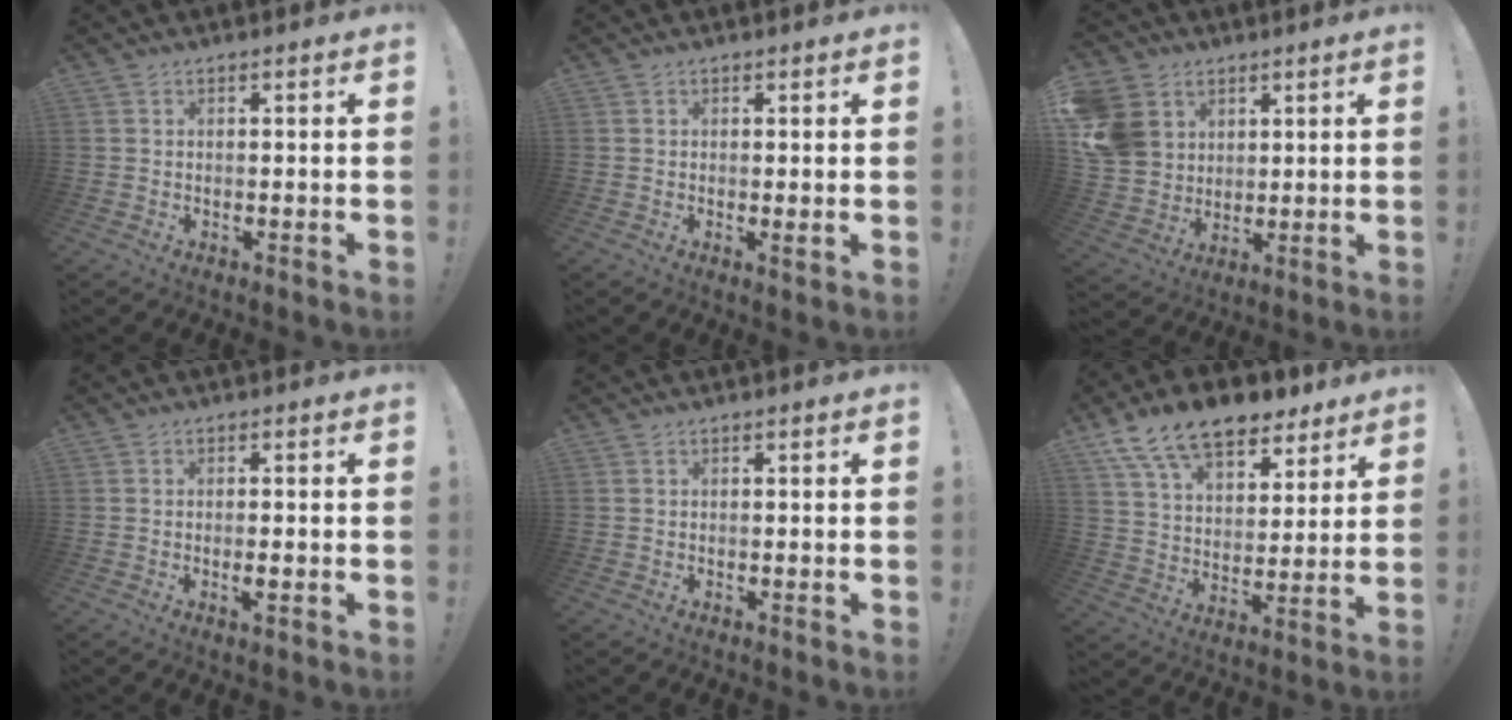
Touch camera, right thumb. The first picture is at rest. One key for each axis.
{"total": 1.1, "fx": 0.4, "fy": 0.2, "fz": 1.0, "tx": -0.005, "ty": -0.006, "tz": 0.005}
{"total": 12.8, "fx": 4.5, "fy": 10.9, "fz": 4.9, "tx": -0.102, "ty": -0.017, "tz": 0.097}
{"total": 2.1, "fx": -0.6, "fy": 0.3, "fz": 2.0, "tx": -0.030, "ty": -0.001, "tz": -0.011}
{"total": 0.0}
{"total": 16.0, "fx": 11.0, "fy": 8.4, "fz": 8.0, "tx": -0.137, "ty": -0.072, "tz": 0.201}